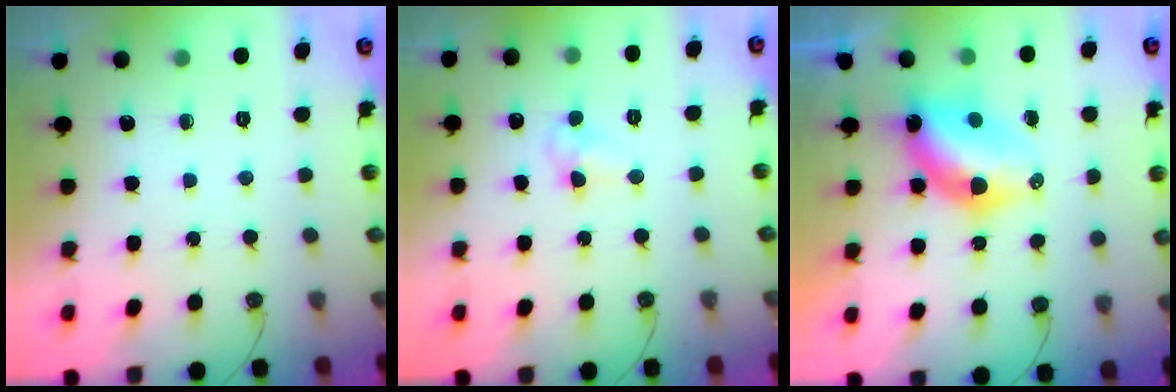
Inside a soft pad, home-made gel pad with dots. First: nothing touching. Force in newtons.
{"total": 6.2, "press": 6.2, "slide": 0.8}
{"total": 9.6, "press": 9.5, "slide": 0.9}